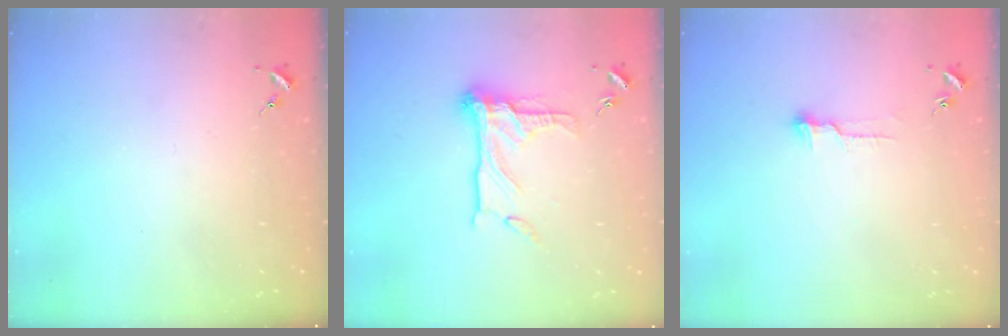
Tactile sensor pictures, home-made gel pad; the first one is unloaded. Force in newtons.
{"total": 15.9, "press": 15.9, "slide": 1.0}
{"total": 7.3, "press": 7.3, "slide": 0.7}